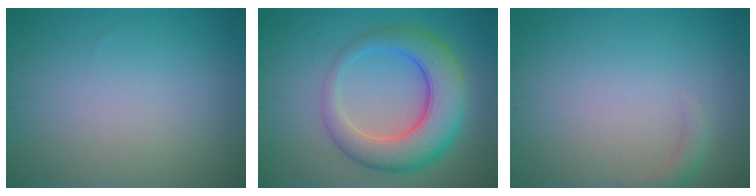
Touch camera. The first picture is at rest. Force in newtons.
{"total": 7.9, "press": 7.8, "slide": 0.3}
{"total": 1.2, "press": 1.1, "slide": 0.2}